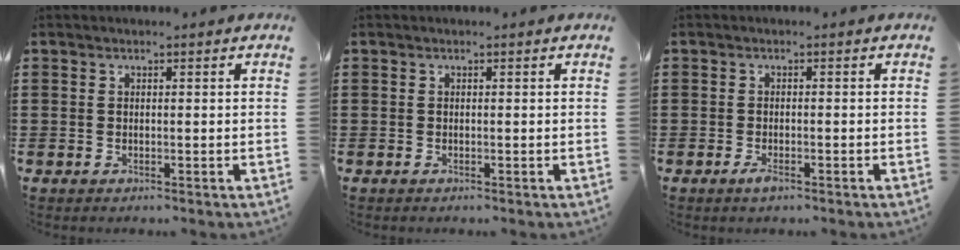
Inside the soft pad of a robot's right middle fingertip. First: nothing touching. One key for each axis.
{"total": 0.0}
{"total": 1.7, "fx": -0.9, "fy": 0.6, "fz": 1.3, "tx": -0.032, "ty": -0.005, "tz": -0.018}